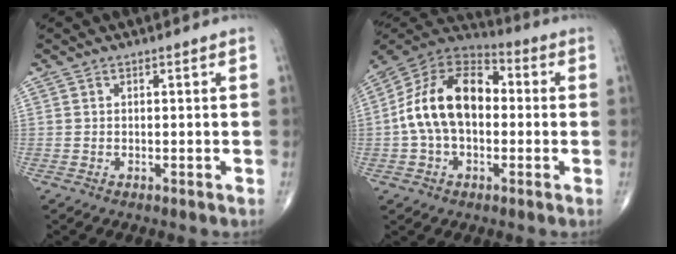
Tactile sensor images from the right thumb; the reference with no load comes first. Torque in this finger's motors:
{"motor_torque": [1.19, 1.22, 1.84, -0.14, 0.19]}